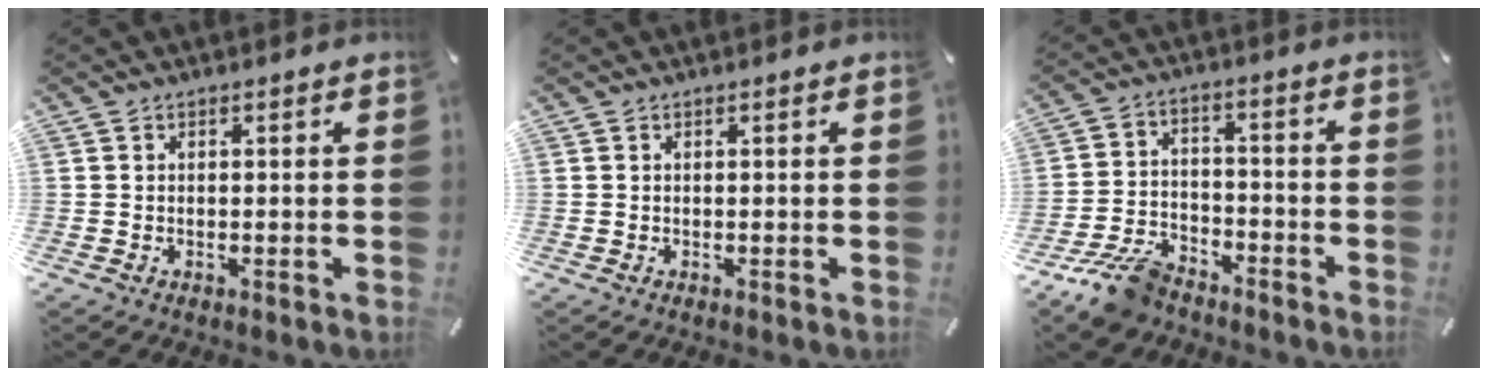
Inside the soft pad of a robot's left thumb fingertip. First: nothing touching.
{"total": 0.0}
{"total": 10.6, "force": [-8.3, 5.0, 4.3], "torque": [-0.083, 0.045, -0.156]}